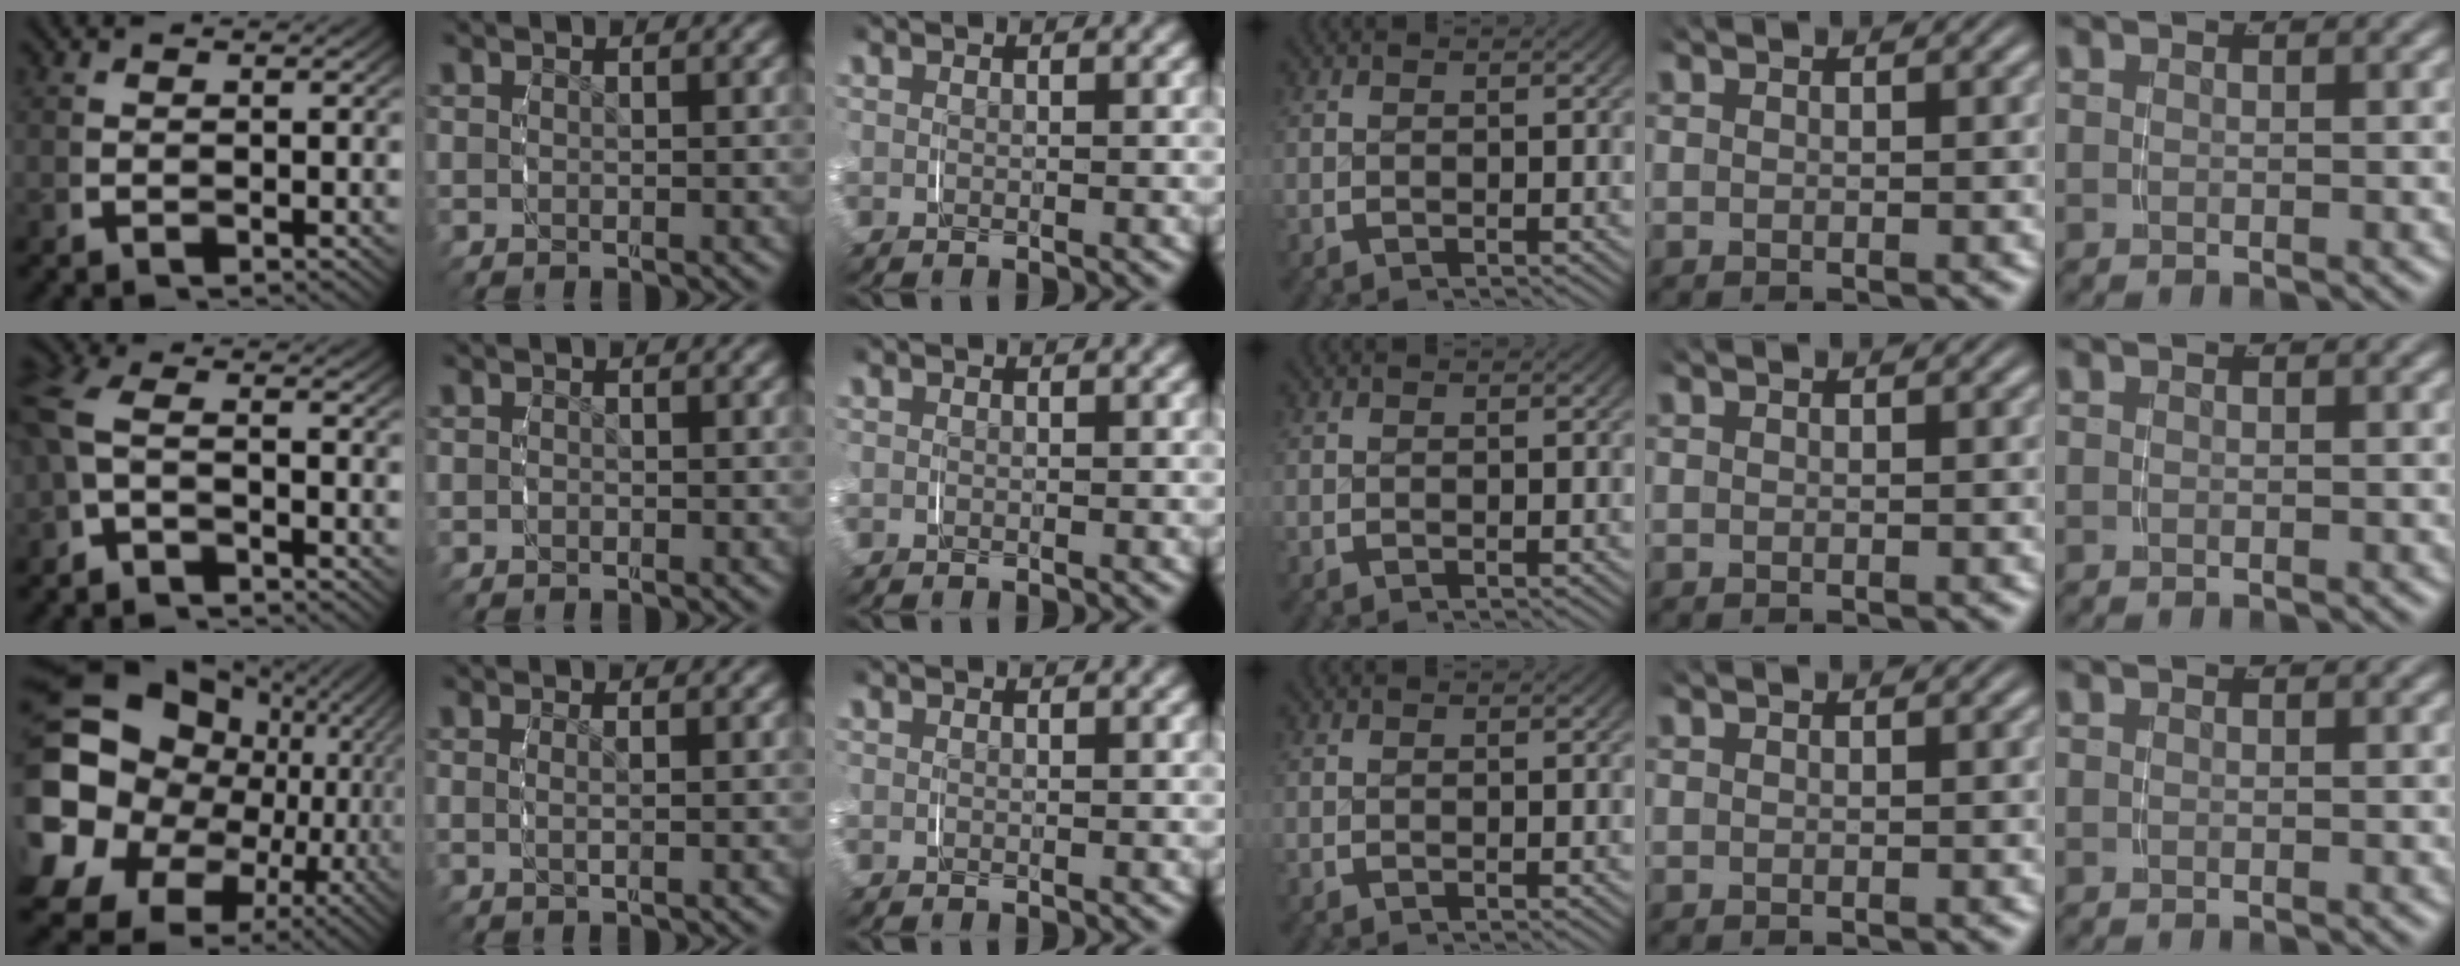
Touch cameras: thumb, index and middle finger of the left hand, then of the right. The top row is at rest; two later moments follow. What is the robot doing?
{"motion": "grasp_and_lifting", "object": "napkin"}